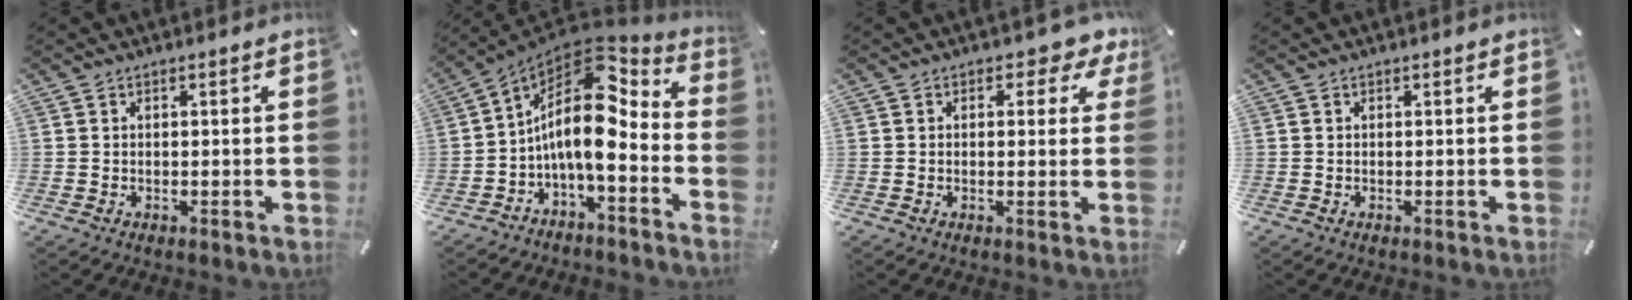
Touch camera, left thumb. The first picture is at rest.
{"total": 15.3, "force": [1.2, 7.5, 13.2], "torque": [-0.242, -0.036, 0.017]}
{"total": 3.6, "force": [1.5, 2.2, 2.4], "torque": [-0.021, 0.001, 0.017]}
{"total": 0.0}